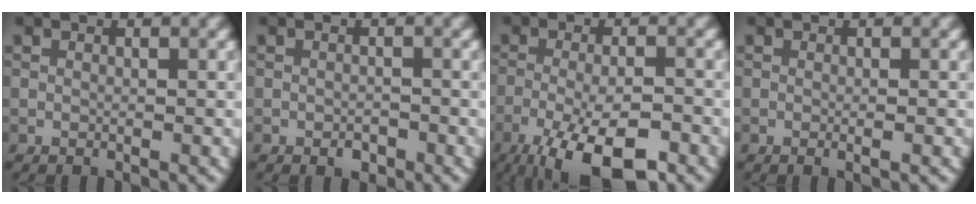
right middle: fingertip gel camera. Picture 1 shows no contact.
{"total": 1.1, "force": [-0.7, 0.6, 0.6], "torque": [-0.009, 0.000, -0.012]}
{"total": 9.1, "force": [-5.8, 2.7, 6.5], "torque": [-0.111, -0.019, -0.098]}
{"total": 1.0, "force": [-0.1, 0.2, 1.0], "torque": [-0.011, -0.002, -0.004]}